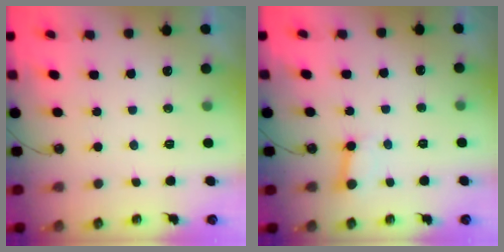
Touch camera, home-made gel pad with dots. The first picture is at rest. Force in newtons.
{"total": 3.0, "press": 3.0, "slide": 0.3}